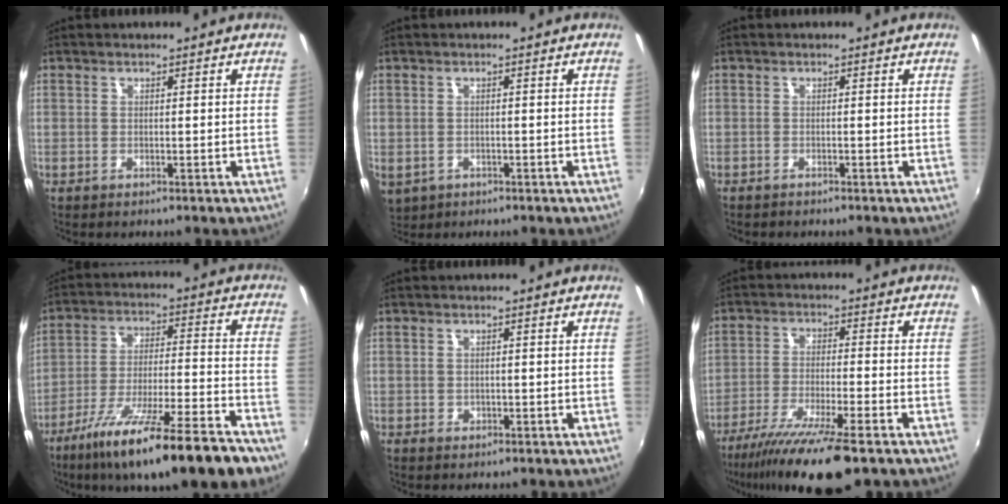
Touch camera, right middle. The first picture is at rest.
{"total": 6.0, "force": [-1.8, 4.9, 3.0], "torque": [-0.070, -0.017, -0.018]}
{"total": 0.9, "force": [-0.9, 0.3, 0.1], "torque": [-0.007, -0.004, -0.015]}
{"total": 22.0, "force": [-15.9, 2.8, 14.9], "torque": [-0.260, -0.055, -0.248]}
{"total": 0.9, "force": [-0.4, 0.8, 0.1], "torque": [-0.001, -0.003, -0.003]}
{"total": 14.3, "force": [-10.6, 1.1, 9.5], "torque": [-0.191, -0.044, -0.182]}